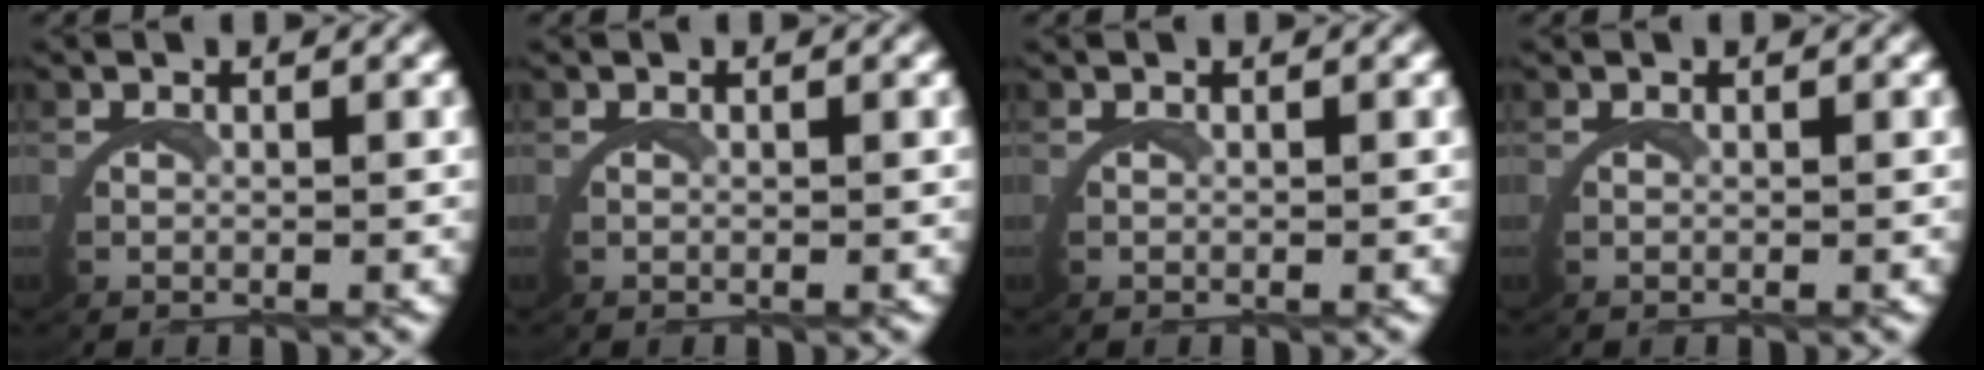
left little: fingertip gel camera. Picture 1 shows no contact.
{"total": 0.0}
{"total": 0.0}
{"total": 0.0}